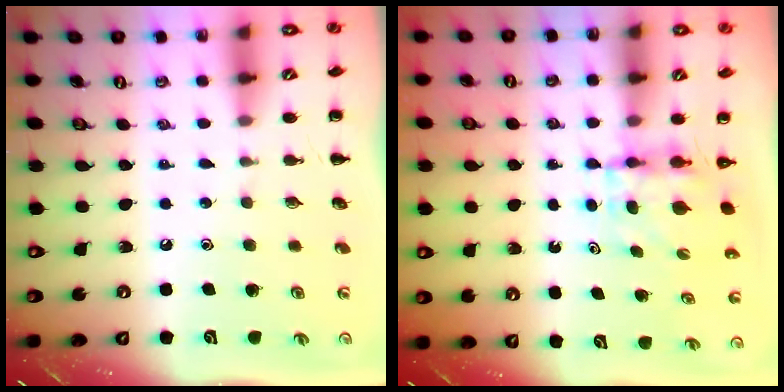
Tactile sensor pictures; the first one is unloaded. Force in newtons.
{"total": 3.9, "press": 3.9, "slide": 0.3}